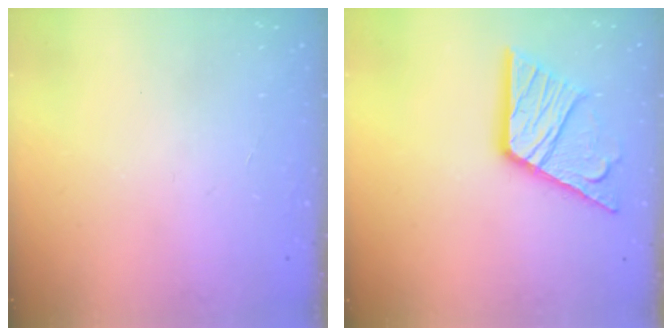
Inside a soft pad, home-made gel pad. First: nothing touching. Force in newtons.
{"total": 17.3, "press": 17.2, "slide": 1.7}